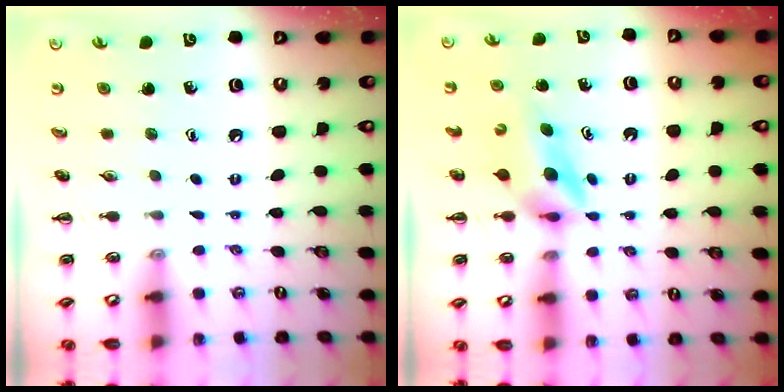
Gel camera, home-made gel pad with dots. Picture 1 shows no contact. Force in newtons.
{"total": 5.2, "press": 5.2, "slide": 0.5}